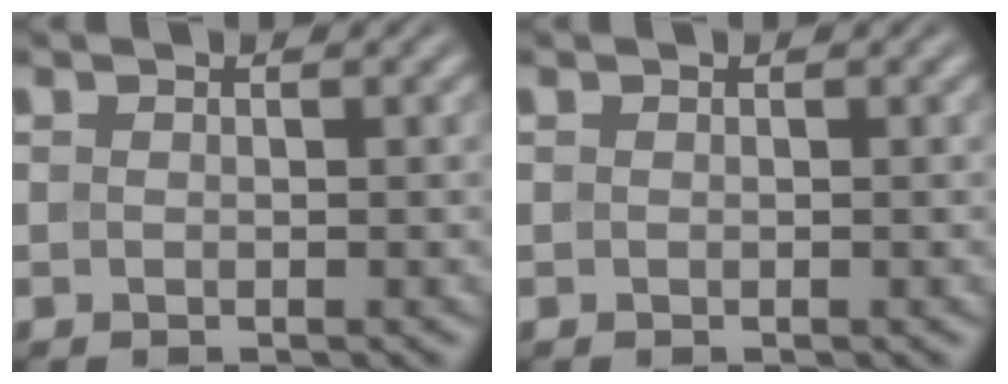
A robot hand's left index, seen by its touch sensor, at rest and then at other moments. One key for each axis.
{"total": 0.0}